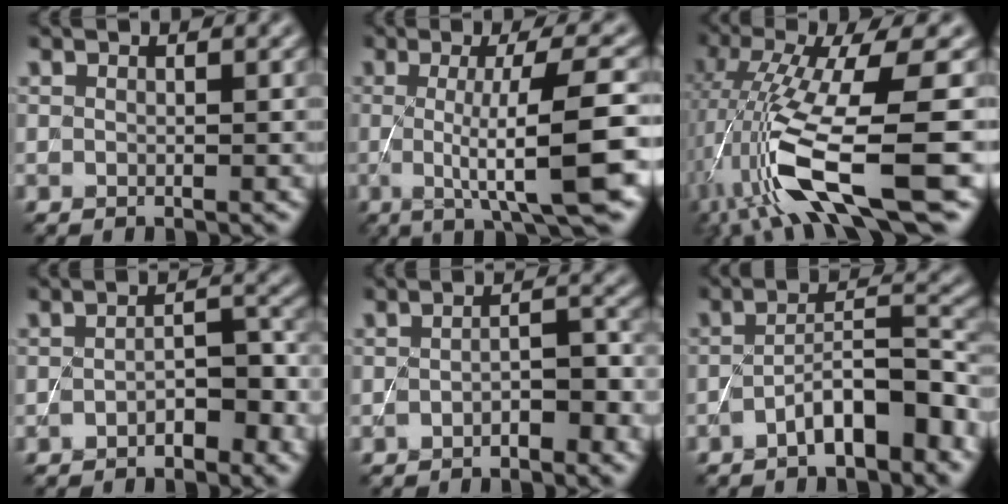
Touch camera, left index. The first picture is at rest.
{"total": 8.7, "force": [-0.9, 1.5, 8.5], "torque": [-0.118, -0.009, -0.011]}
{"total": 11.5, "force": [-3.6, 2.7, 10.6], "torque": [-0.213, -0.012, -0.057]}
{"total": 3.0, "force": [-1.7, 1.0, 2.2], "torque": [-0.038, 0.010, -0.025]}
{"total": 2.5, "force": [-1.4, 0.7, 2.0], "torque": [-0.037, 0.007, -0.022]}
{"total": 5.8, "force": [-3.3, 1.5, 4.5], "torque": [-0.080, 0.013, -0.055]}